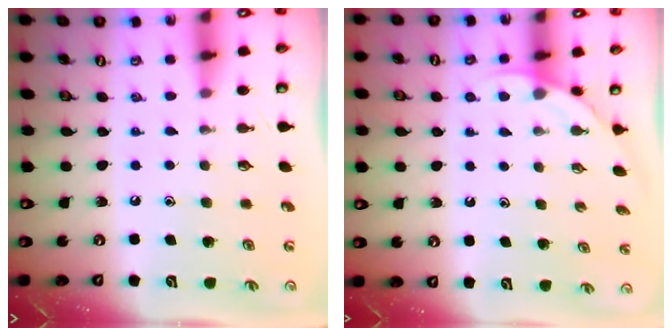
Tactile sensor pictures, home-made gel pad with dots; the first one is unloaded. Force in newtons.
{"total": 2.5, "press": 2.5, "slide": 0.2}